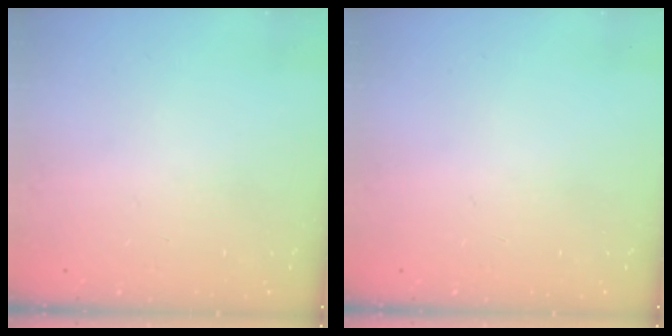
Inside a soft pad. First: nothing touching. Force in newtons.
{"total": 0.0}